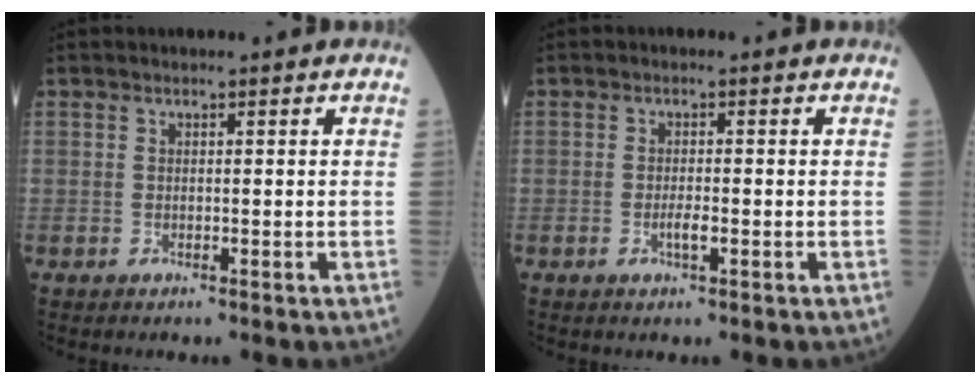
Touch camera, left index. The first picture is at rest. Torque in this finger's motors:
{"motor_torque": [0.27, 0.11, 0.03, 0.01]}